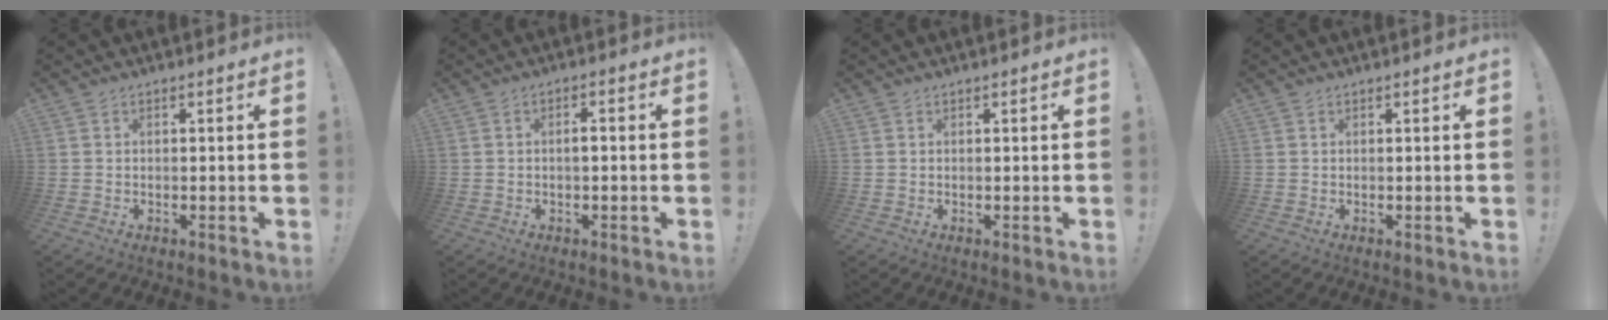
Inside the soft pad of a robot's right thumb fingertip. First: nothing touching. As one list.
[{"total": 1.9, "force": [-0.5, 0.5, 1.7], "torque": [-0.026, 0.003, -0.012]}, {"total": 0.0}, {"total": 0.0}]